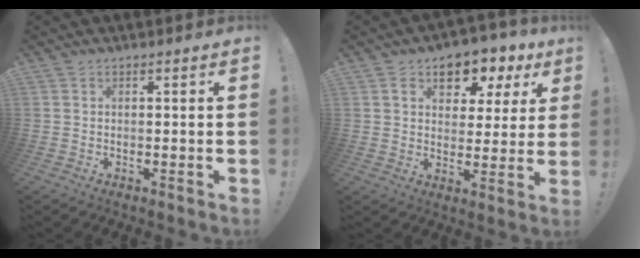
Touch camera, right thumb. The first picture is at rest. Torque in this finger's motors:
{"motor_torque": [0.79, 0.85, 0.15, 0.12, 0.01]}